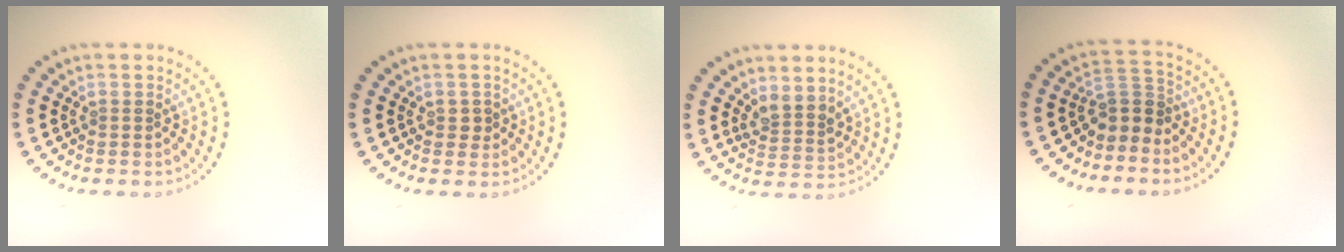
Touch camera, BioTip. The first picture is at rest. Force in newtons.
{"total": 0.8, "press": 0.8, "slide": 0.2}
{"total": 2.2, "press": 1.8, "slide": 1.4}
{"total": 2.7, "press": 2.1, "slide": 1.7}